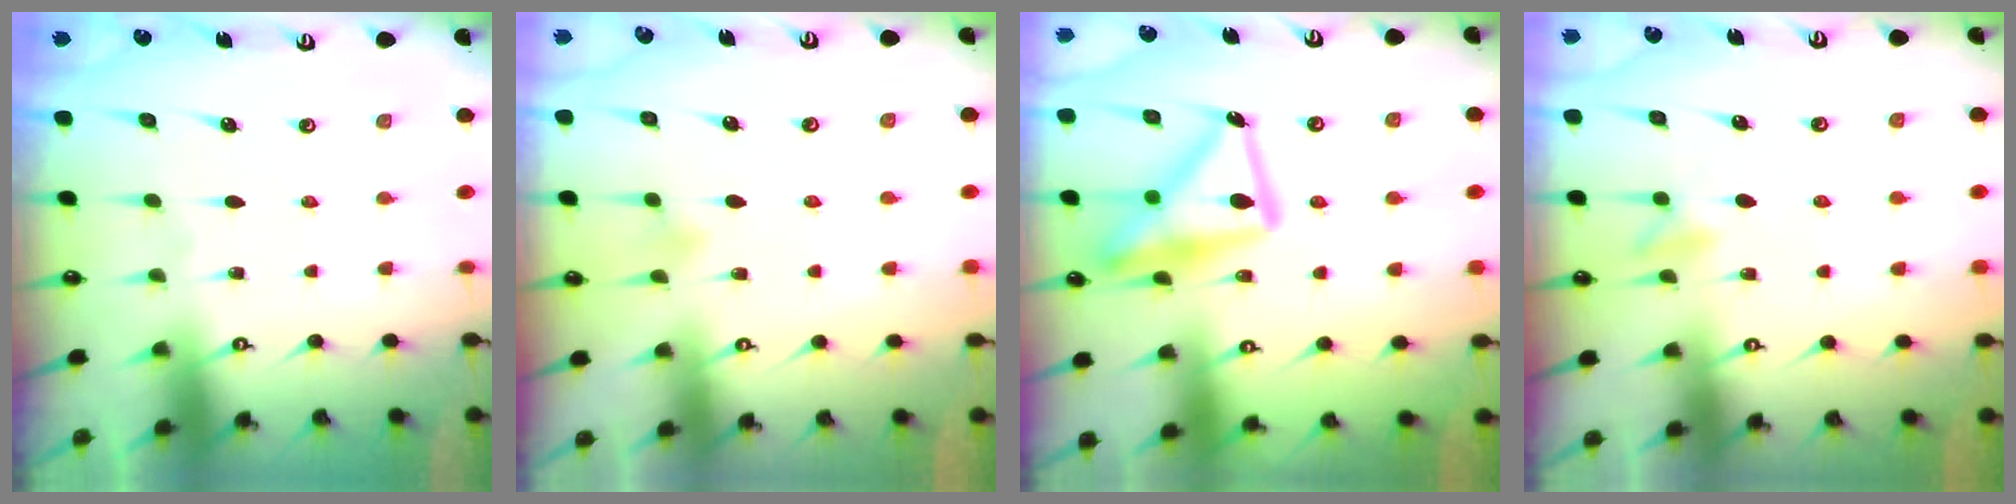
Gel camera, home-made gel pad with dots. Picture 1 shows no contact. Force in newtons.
{"total": 3.7, "press": 3.6, "slide": 0.2}
{"total": 17.4, "press": 17.3, "slide": 1.7}
{"total": 4.9, "press": 4.8, "slide": 0.9}